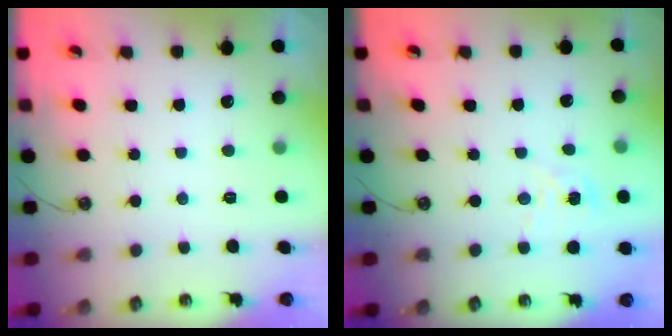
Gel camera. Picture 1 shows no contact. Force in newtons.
{"total": 2.9, "press": 2.8, "slide": 0.3}